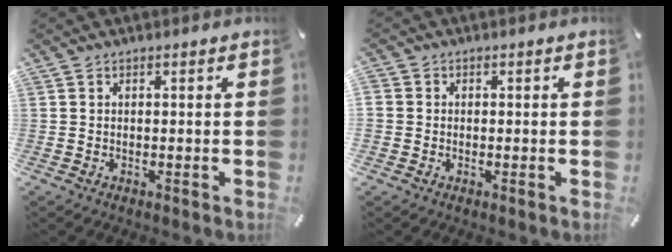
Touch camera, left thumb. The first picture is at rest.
{"total": 2.0, "force": [-0.3, 1.9, 0.1], "torque": [0.001, 0.007, -0.009]}